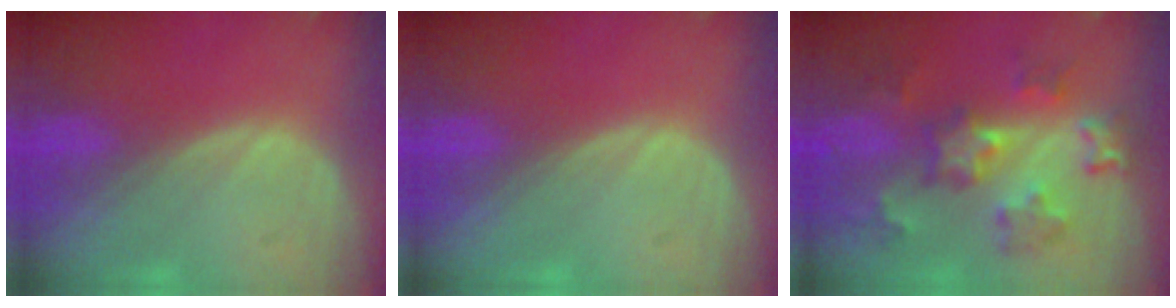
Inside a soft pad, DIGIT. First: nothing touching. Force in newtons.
{"total": 0.0}
{"total": 7.9, "press": 7.7, "slide": 1.6}